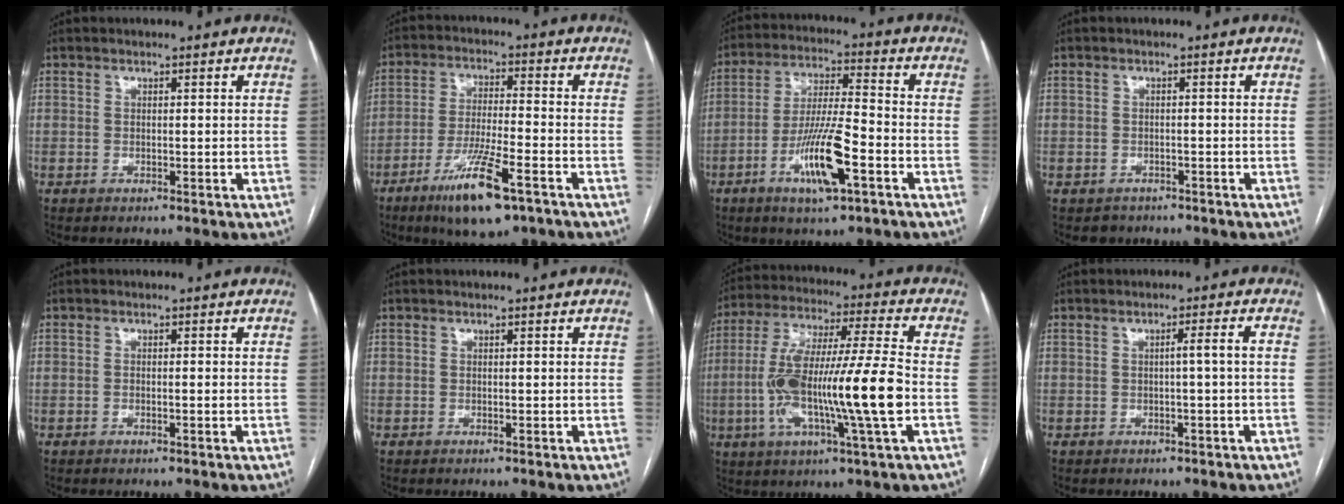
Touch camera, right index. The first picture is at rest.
{"total": 11.5, "force": [-6.7, 1.6, 9.2], "torque": [-0.174, -0.021, -0.112]}
{"total": 11.9, "force": [-5.0, 1.6, 10.7], "torque": [-0.204, -0.008, -0.090]}
{"total": 2.6, "force": [-1.7, 1.9, -0.2], "torque": [-0.002, 0.008, -0.024]}
{"total": 1.0, "force": [-0.2, 0.2, 1.0], "torque": [-0.020, 0.002, -0.001]}
{"total": 0.0}
{"total": 18.7, "force": [-3.4, 0.5, 18.4], "torque": [-0.354, 0.000, -0.064]}
{"total": 2.0, "force": [-0.2, -0.5, 1.9], "torque": [-0.029, 0.003, -0.002]}